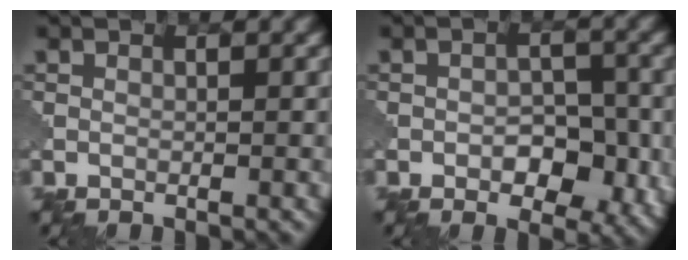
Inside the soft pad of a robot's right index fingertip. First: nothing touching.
{"total": 5.0, "force": [-1.5, 2.8, 3.8], "torque": [-0.046, 0.000, -0.023]}